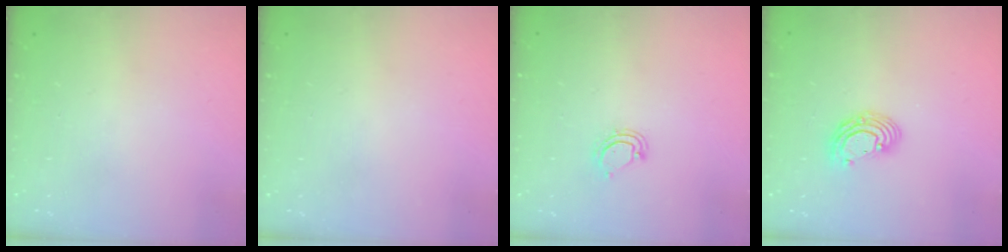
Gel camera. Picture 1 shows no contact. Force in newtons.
{"total": 0.0}
{"total": 4.4, "press": 4.4, "slide": 0.2}
{"total": 7.6, "press": 7.6, "slide": 0.9}